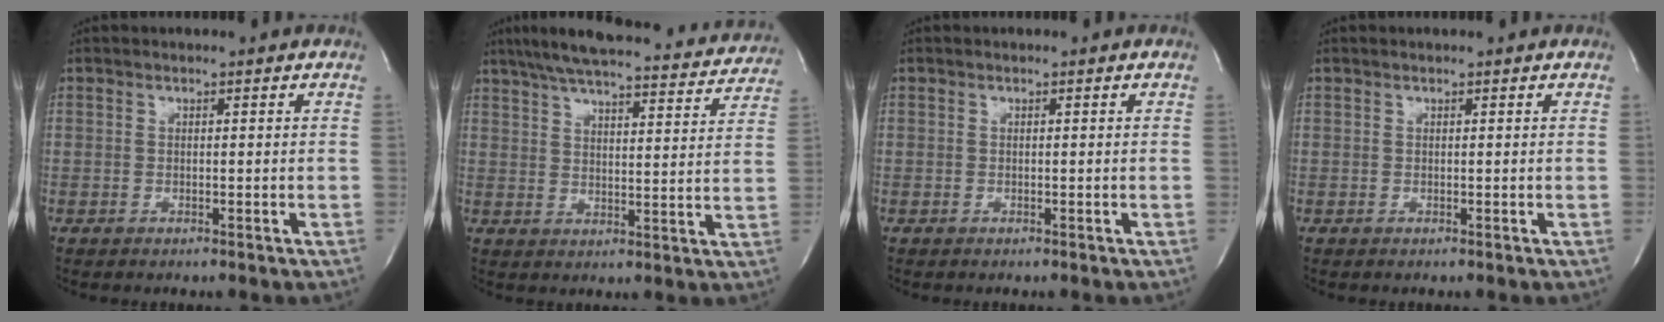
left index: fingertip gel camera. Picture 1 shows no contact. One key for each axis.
{"total": 26.5, "fx": 24.0, "fy": 4.1, "fz": 10.5, "tx": -0.173, "ty": -0.013, "tz": 0.303}
{"total": 0.0}
{"total": 0.5, "fx": 0.5, "fy": 0.0, "fz": 0.2, "tx": -0.006, "ty": 0.005, "tz": 0.009}